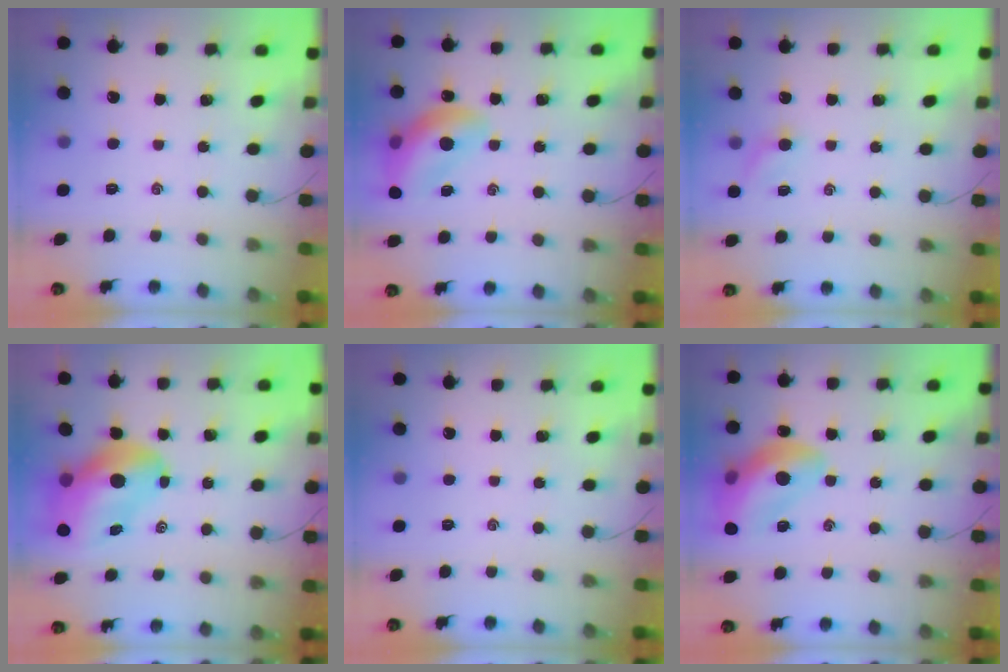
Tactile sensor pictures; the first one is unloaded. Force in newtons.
{"total": 16.2, "press": 15.8, "slide": 3.7}
{"total": 3.5, "press": 3.3, "slide": 1.0}
{"total": 12.9, "press": 12.2, "slide": 4.0}
{"total": 0.0}
{"total": 16.3, "press": 16.1, "slide": 2.3}